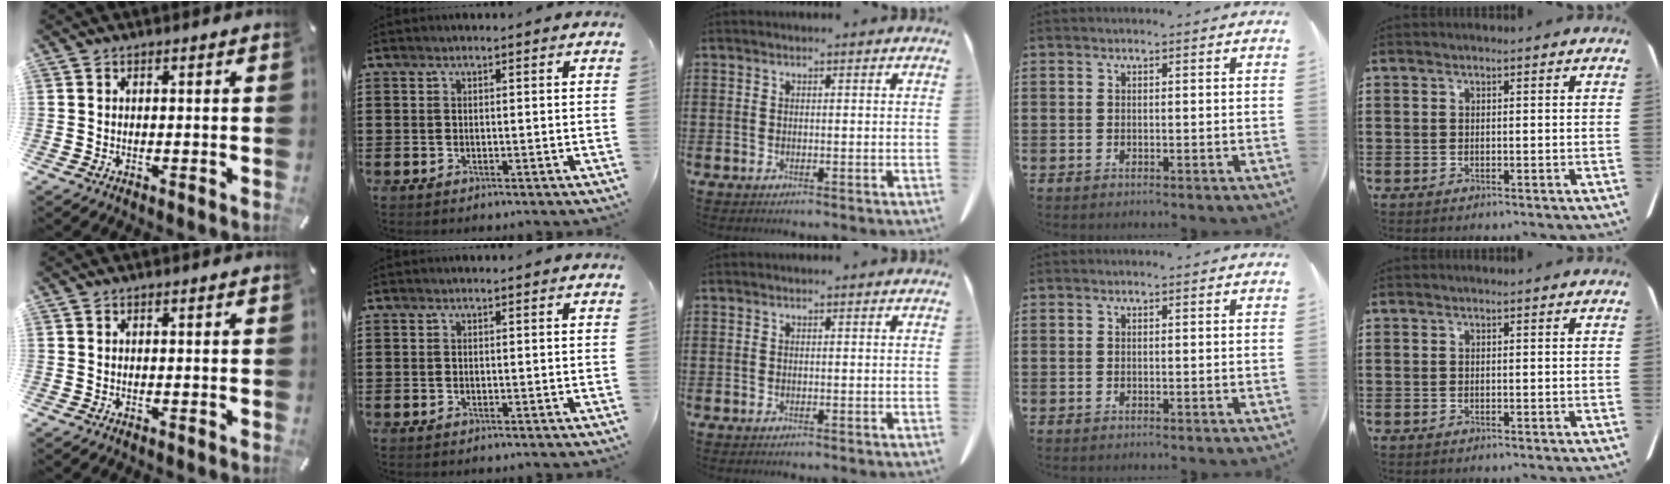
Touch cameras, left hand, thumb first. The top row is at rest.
{}